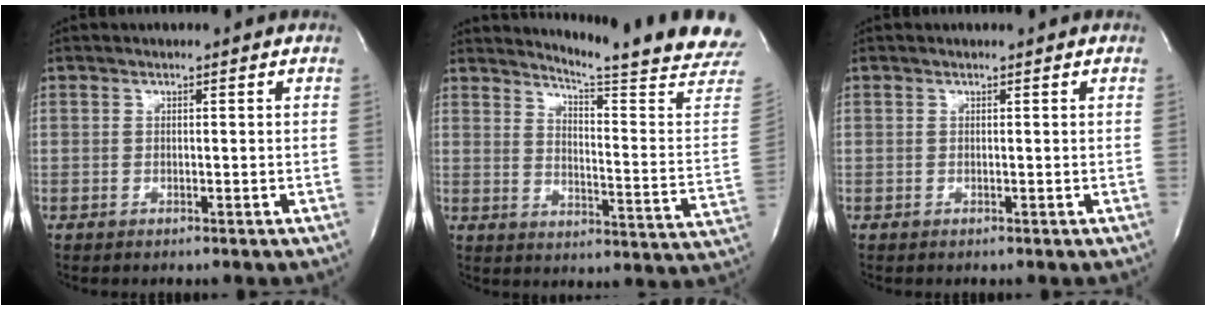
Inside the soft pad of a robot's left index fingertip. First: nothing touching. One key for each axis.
{"total": 18.7, "fx": 17.2, "fy": -1.6, "fz": 7.1, "tx": -0.115, "ty": -0.115, "tz": 0.207}
{"total": 0.0}